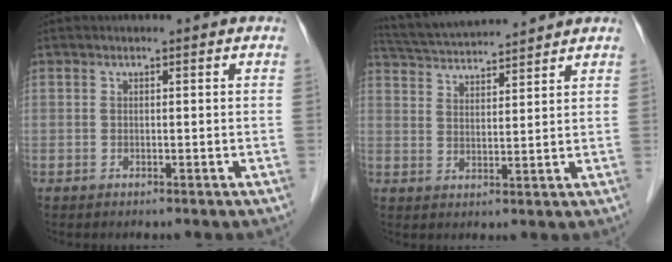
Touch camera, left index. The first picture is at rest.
{"total": 11.3, "force": [10.7, 0.2, 3.7], "torque": [-0.079, 0.029, 0.176]}